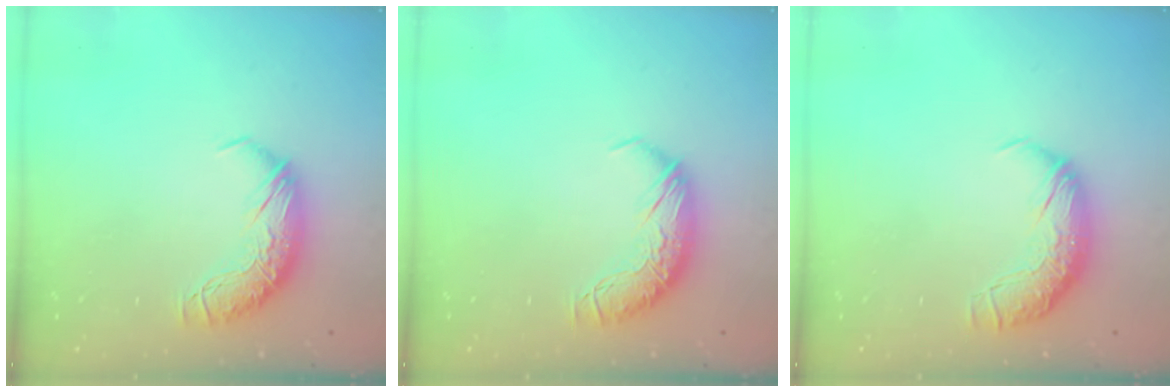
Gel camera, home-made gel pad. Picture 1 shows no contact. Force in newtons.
{"total": 0.0}
{"total": 2.3, "press": 1.0, "slide": 2.1}